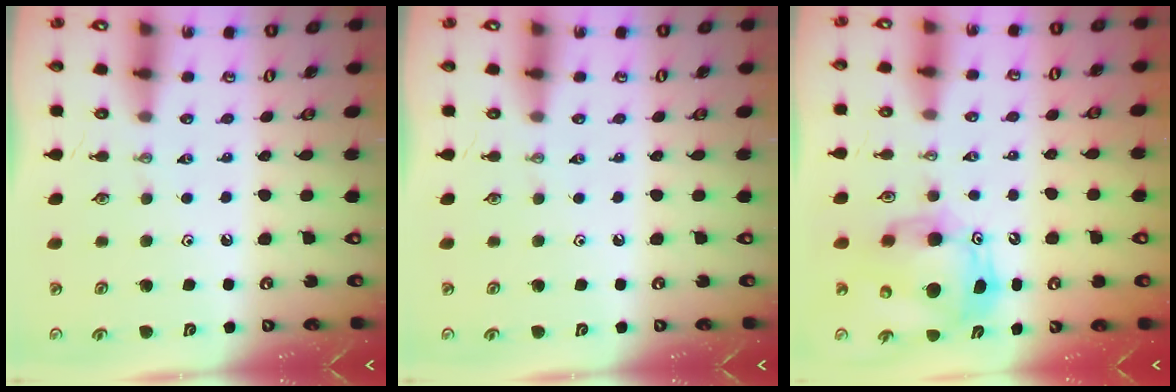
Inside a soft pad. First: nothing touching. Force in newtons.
{"total": 0.0}
{"total": 13.2, "press": 12.9, "slide": 2.6}